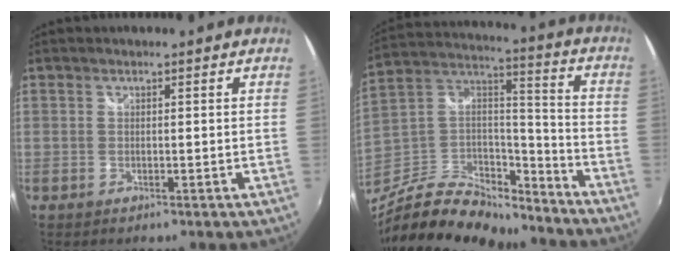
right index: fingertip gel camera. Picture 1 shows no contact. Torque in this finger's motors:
{"motor_torque": [-0.90, -1.04, -0.64, -0.21]}